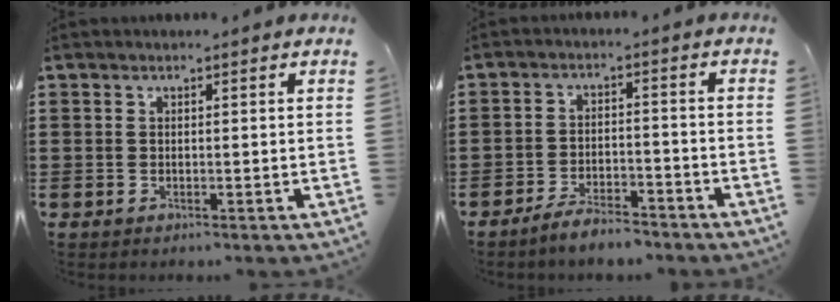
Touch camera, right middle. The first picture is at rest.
{"total": 4.5, "force": [-4.3, 0.6, 1.4], "torque": [-0.030, 0.005, -0.086]}